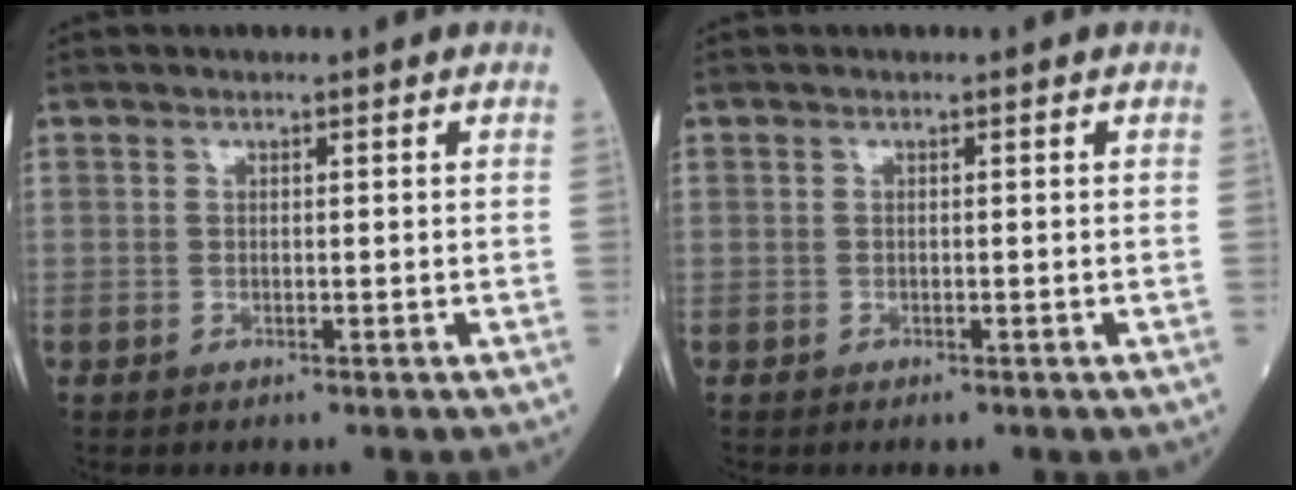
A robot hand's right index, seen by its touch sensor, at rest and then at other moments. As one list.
[{"total": 0.6, "force": [-0.4, 0.2, 0.3], "torque": [-0.003, 0.000, -0.005]}]